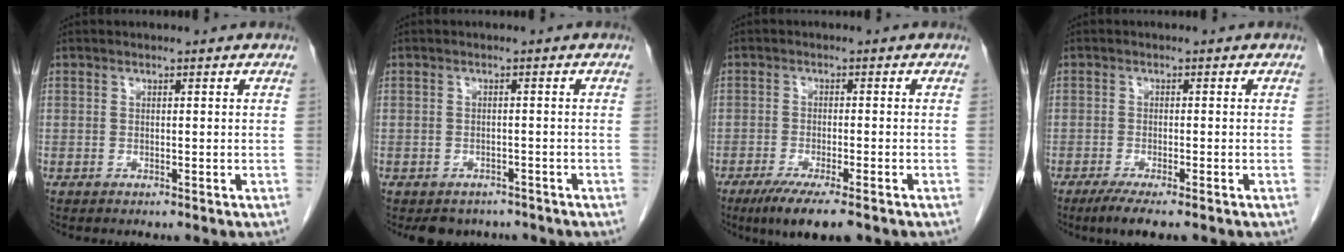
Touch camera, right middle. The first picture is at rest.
{"total": 4.5, "force": [-3.7, 2.4, 0.4], "torque": [0.005, 0.005, -0.048]}
{"total": 7.9, "force": [-5.5, 0.9, 5.6], "torque": [-0.086, -0.018, -0.084]}
{"total": 4.5, "force": [-3.2, 0.5, 3.2], "torque": [-0.053, -0.012, -0.051]}